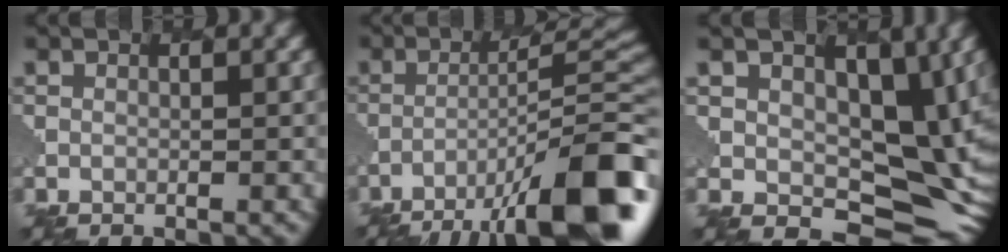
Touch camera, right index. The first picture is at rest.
{"total": 12.2, "force": [-8.0, 2.2, 8.9], "torque": [-0.142, 0.012, -0.134]}
{"total": 8.7, "force": [2.5, 5.9, 5.9], "torque": [-0.088, -0.019, 0.039]}